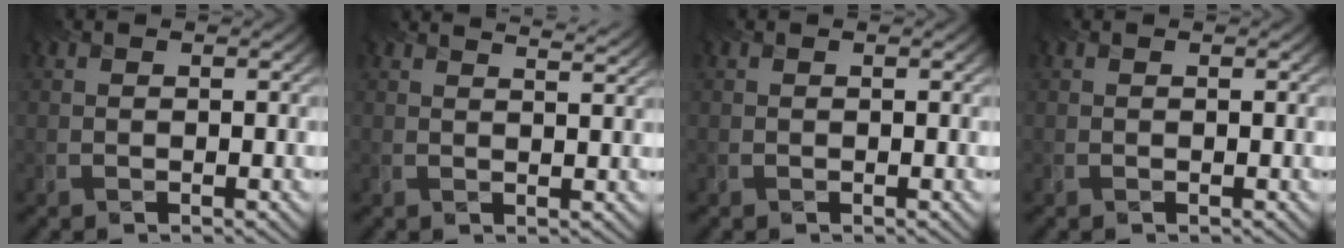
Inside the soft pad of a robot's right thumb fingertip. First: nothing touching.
{"total": 3.8, "force": [3.2, 0.8, 2.0], "torque": [-0.023, 0.011, 0.027]}
{"total": 0.0}
{"total": 0.0}